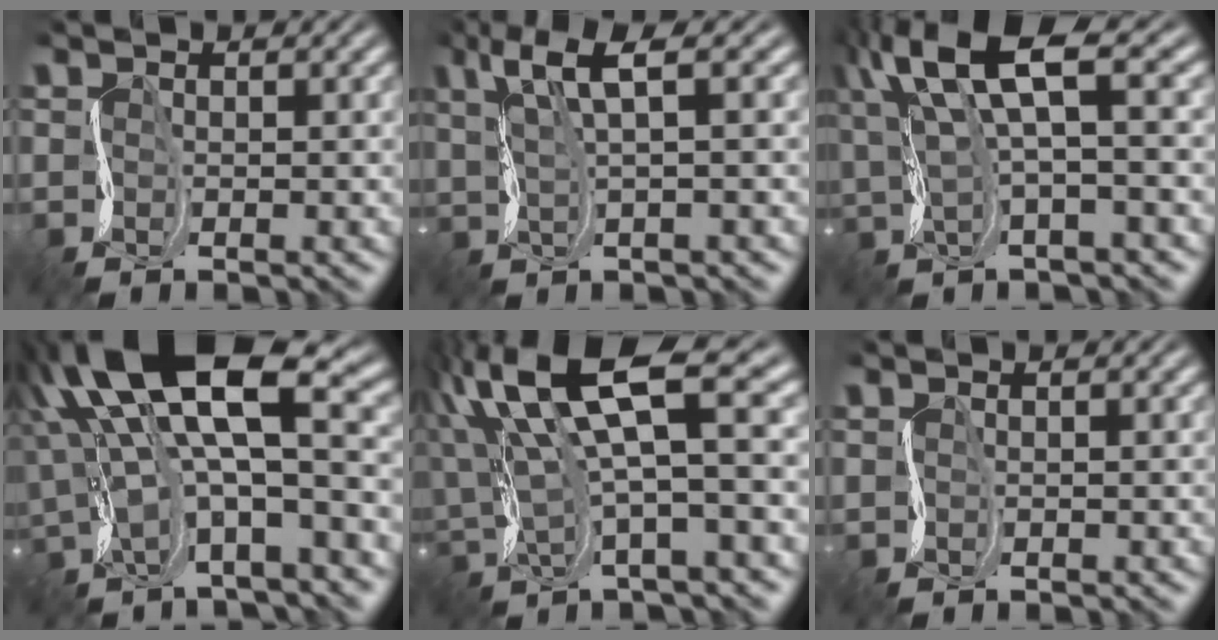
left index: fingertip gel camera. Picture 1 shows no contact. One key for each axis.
{"total": 3.6, "fx": 2.5, "fy": 0.3, "fz": 2.6, "tx": -0.057, "ty": 0.008, "tz": 0.052}
{"total": 7.6, "fx": 3.7, "fy": 1.9, "fz": 6.4, "tx": -0.140, "ty": 0.026, "tz": 0.075}
{"total": 13.0, "fx": 4.0, "fy": 4.4, "fz": 11.5, "tx": -0.209, "ty": 0.018, "tz": 0.081}
{"total": 9.4, "fx": 4.1, "fy": 2.1, "fz": 8.1, "tx": -0.168, "ty": 0.026, "tz": 0.081}
{"total": 1.2, "fx": 0.8, "fy": -0.1, "fz": -0.9, "tx": 0.019, "ty": 0.006, "tz": 0.021}